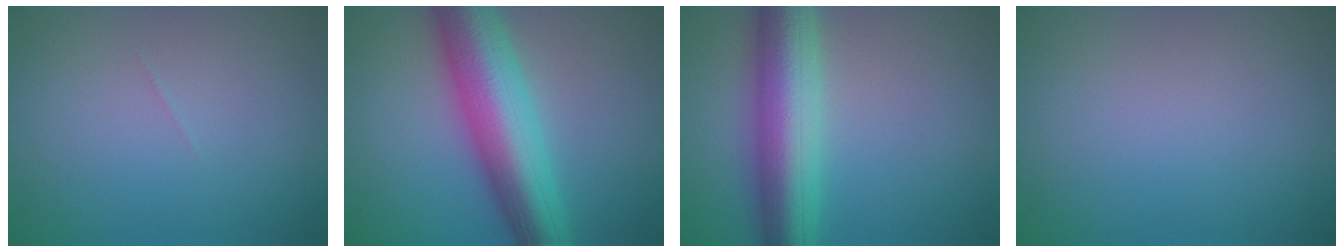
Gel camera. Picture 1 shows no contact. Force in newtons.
{"total": 9.9, "press": 9.9, "slide": 0.2}
{"total": 8.6, "press": 8.6, "slide": 0.3}
{"total": 0.0}